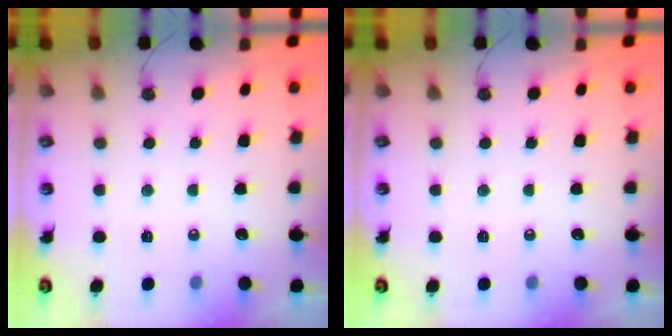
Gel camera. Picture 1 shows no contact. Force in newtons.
{"total": 0.0}